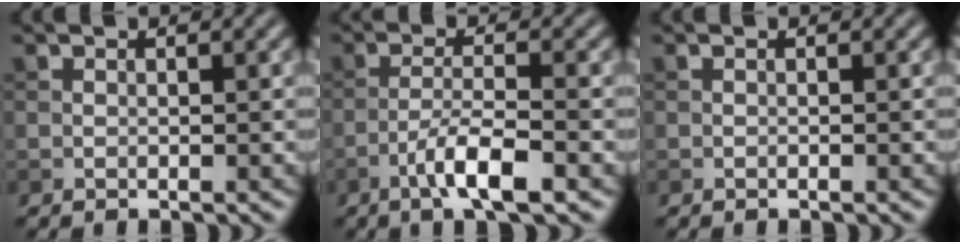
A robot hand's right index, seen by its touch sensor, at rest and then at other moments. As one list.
[{"total": 4.6, "force": [-2.4, 0.8, 3.8], "torque": [-0.071, 0.007, -0.049]}, {"total": 0.0}]